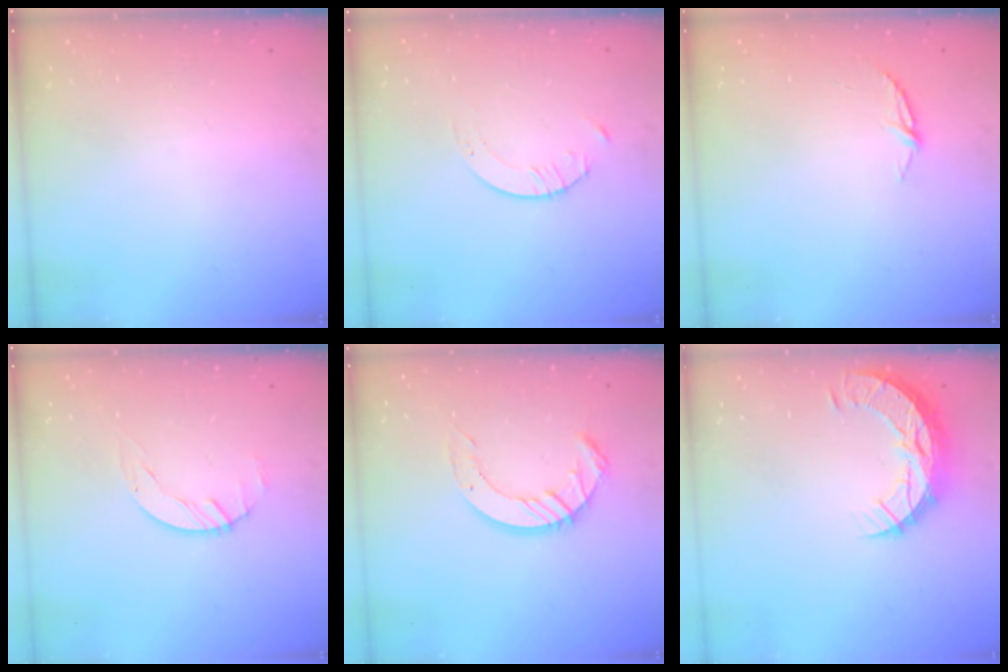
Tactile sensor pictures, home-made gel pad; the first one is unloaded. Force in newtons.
{"total": 1.7, "press": 1.7, "slide": 0.2}
{"total": 5.1, "press": 5.1, "slide": 0.5}
{"total": 1.5, "press": 1.5, "slide": 0.2}
{"total": 10.2, "press": 10.1, "slide": 1.0}
{"total": 10.3, "press": 10.2, "slide": 0.8}